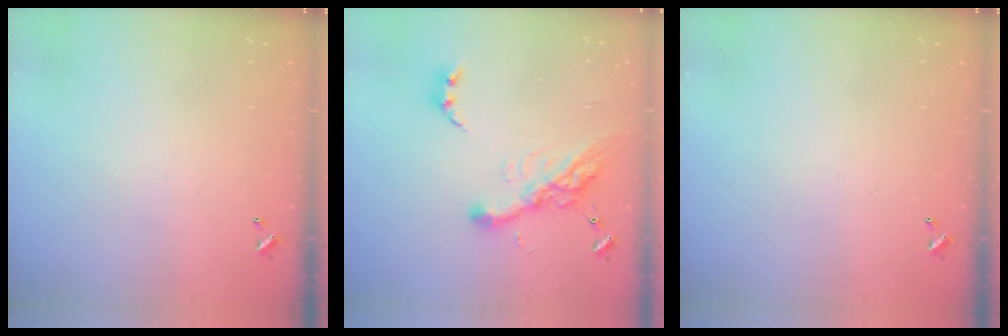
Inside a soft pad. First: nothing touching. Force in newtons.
{"total": 15.2, "press": 15.1, "slide": 1.6}
{"total": 0.0}